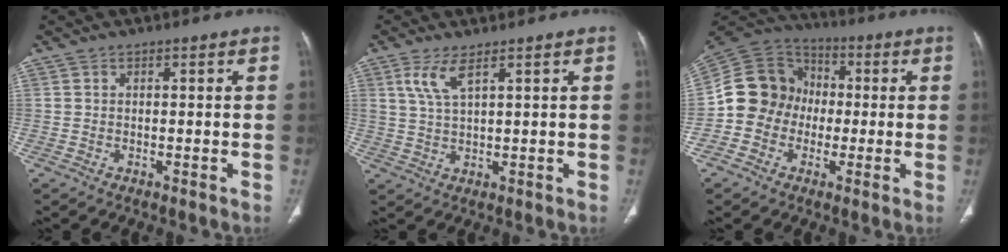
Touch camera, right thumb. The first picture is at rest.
{"total": 4.8, "force": [2.6, 1.2, 3.8], "torque": [-0.088, -0.008, 0.063]}
{"total": 12.9, "force": [-1.8, 11.9, 4.8], "torque": [-0.068, 0.037, -0.044]}